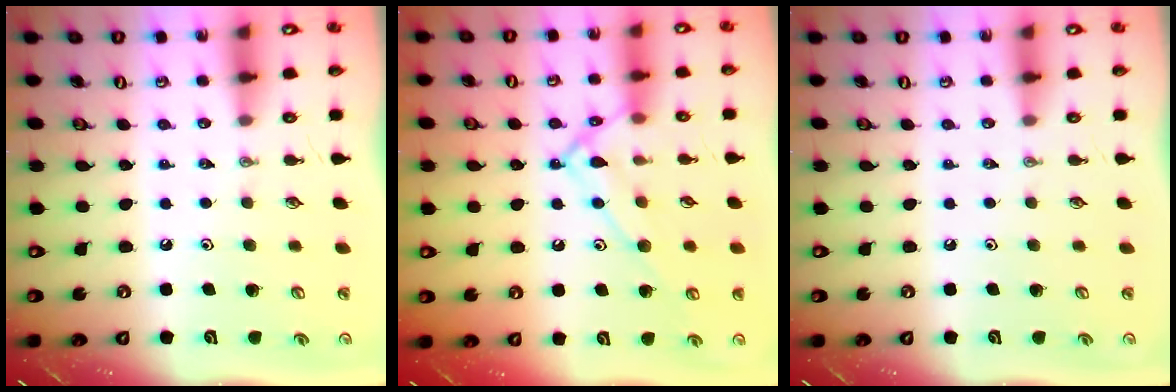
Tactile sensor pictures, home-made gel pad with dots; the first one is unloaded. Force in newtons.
{"total": 12.3, "press": 12.3, "slide": 1.0}
{"total": 0.0}